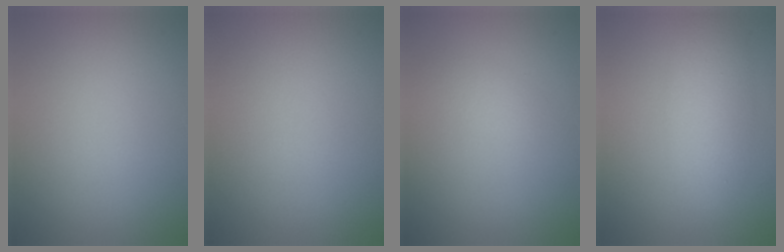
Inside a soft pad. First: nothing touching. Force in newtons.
{"total": 0.0}
{"total": 1.1, "press": 1.1, "slide": 0.0}
{"total": 4.1, "press": 4.1, "slide": 0.0}